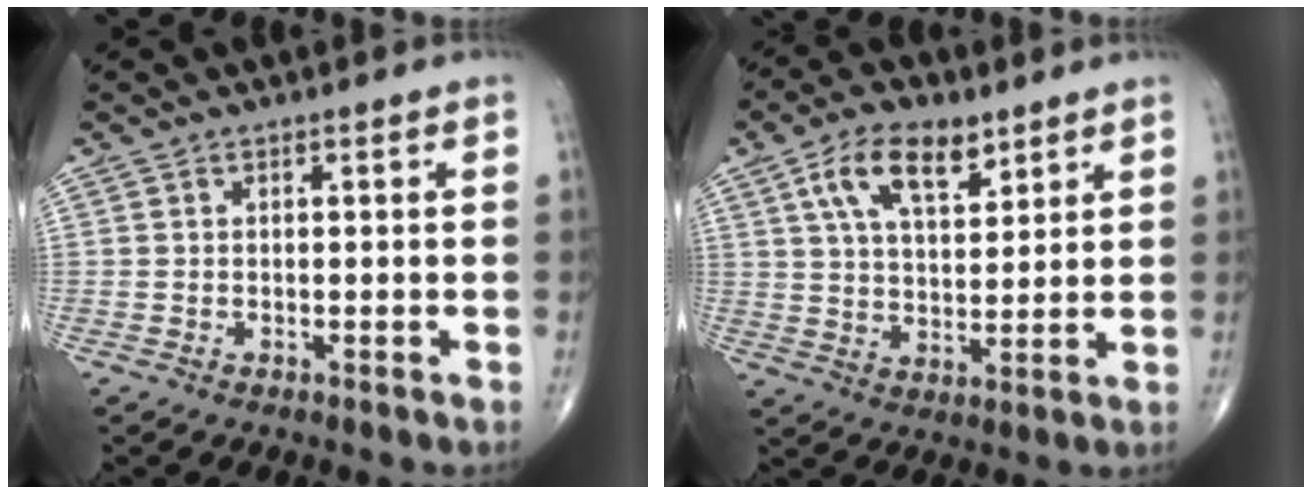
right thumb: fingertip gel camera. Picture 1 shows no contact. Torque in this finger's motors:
{"motor_torque": [-0.39, 1.68, 0.15, -0.06, 0.10]}